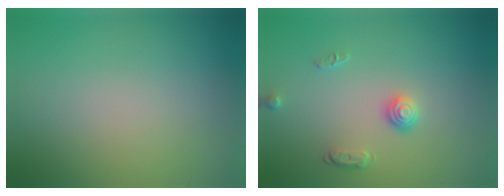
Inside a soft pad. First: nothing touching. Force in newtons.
{"total": 1.7, "press": 1.4, "slide": 1.0}